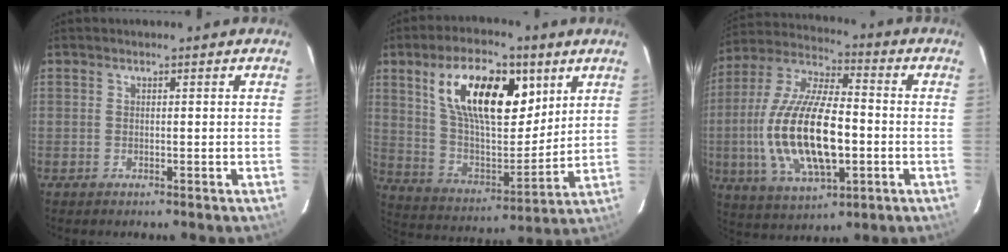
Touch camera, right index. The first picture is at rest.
{"total": 20.4, "force": [8.9, 9.6, 15.7], "torque": [-0.273, 0.013, 0.163]}
{"total": 20.4, "force": [-3.4, 8.2, 18.4], "torque": [-0.377, -0.008, -0.057]}